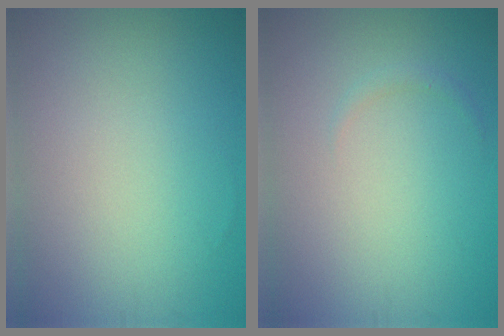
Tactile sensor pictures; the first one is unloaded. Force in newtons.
{"total": 0.6, "press": 0.6, "slide": 0.0}